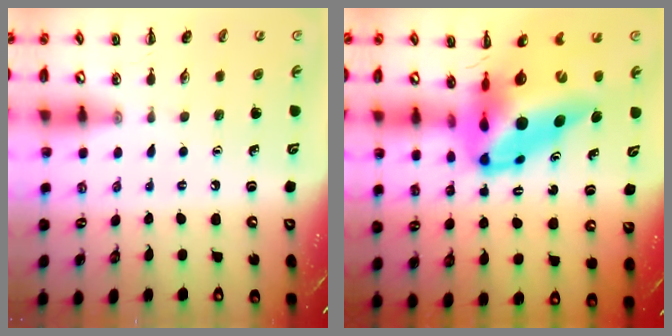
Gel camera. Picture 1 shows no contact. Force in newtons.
{"total": 16.4, "press": 15.7, "slide": 4.8}